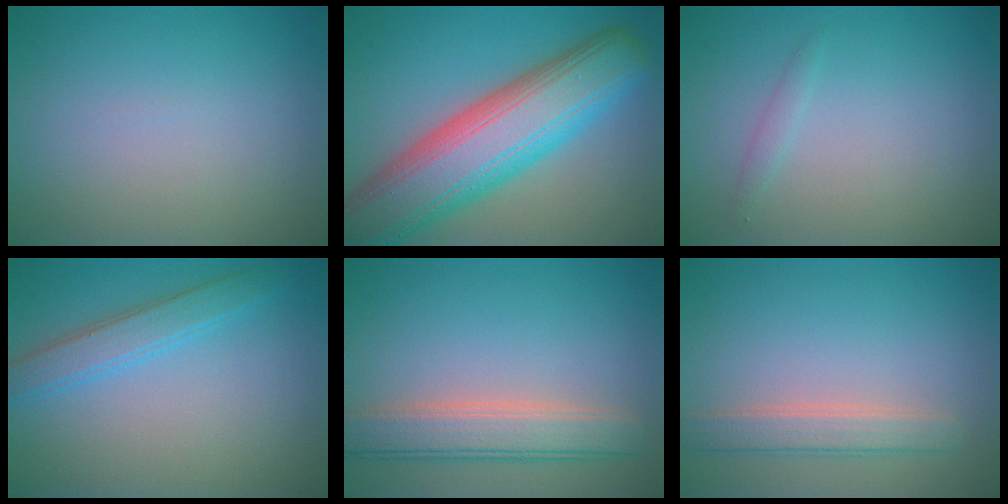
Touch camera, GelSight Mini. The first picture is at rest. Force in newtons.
{"total": 12.1, "press": 12.1, "slide": 0.7}
{"total": 0.8, "press": 0.8, "slide": 0.1}
{"total": 2.9, "press": 2.9, "slide": 0.0}
{"total": 4.7, "press": 4.7, "slide": 0.5}
{"total": 2.7, "press": 2.7, "slide": 0.5}